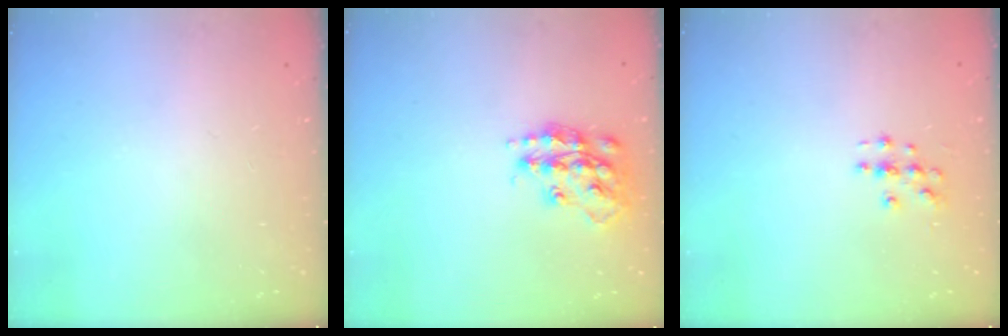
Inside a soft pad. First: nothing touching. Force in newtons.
{"total": 15.9, "press": 15.8, "slide": 1.0}
{"total": 3.1, "press": 3.1, "slide": 0.2}